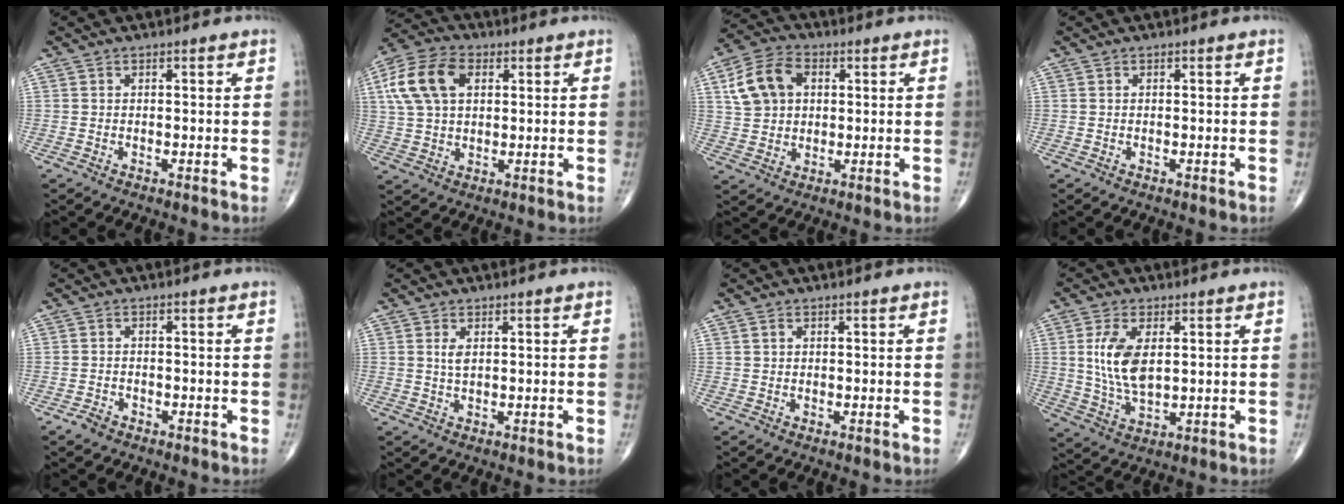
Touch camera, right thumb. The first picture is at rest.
{"total": 12.7, "force": [3.6, 8.1, 9.0], "torque": [-0.174, 0.014, 0.064]}
{"total": 10.7, "force": [2.8, 7.8, 6.7], "torque": [-0.113, 0.011, 0.049]}
{"total": 0.0}
{"total": 2.0, "force": [-1.4, 1.2, 0.7], "torque": [-0.017, 0.007, -0.023]}
{"total": 1.8, "force": [0.6, 0.8, 1.5], "torque": [-0.031, -0.002, 0.015]}
{"total": 0.7, "force": [0.3, 0.5, 0.4], "torque": [-0.006, 0.001, 0.006]}
{"total": 9.7, "force": [1.9, 5.0, 8.1], "torque": [-0.161, -0.013, 0.042]}